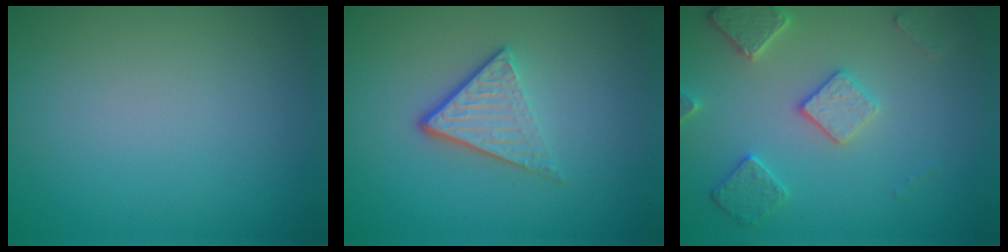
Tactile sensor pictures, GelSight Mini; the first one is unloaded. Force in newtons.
{"total": 3.6, "press": 2.4, "slide": 2.7}
{"total": 3.7, "press": 3.4, "slide": 1.5}